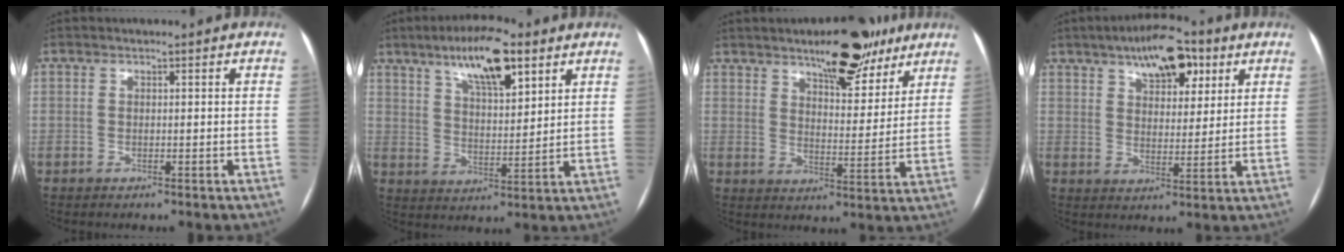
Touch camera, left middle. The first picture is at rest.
{"total": 11.5, "force": [7.1, 3.1, 8.5], "torque": [-0.146, 0.011, 0.121]}
{"total": 11.7, "force": [8.5, 4.0, 7.0], "torque": [-0.090, 0.003, 0.127]}
{"total": 11.2, "force": [6.5, 4.9, 7.6], "torque": [-0.114, 0.019, 0.103]}